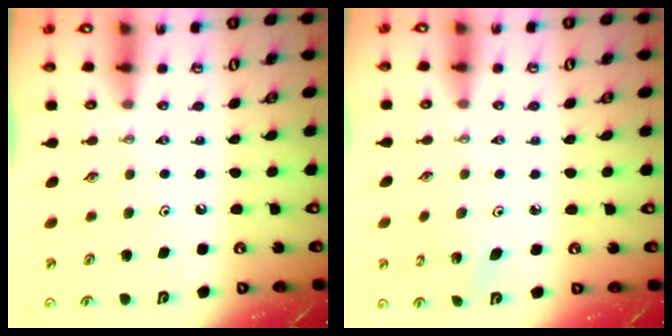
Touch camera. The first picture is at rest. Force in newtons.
{"total": 2.4, "press": 2.4, "slide": 0.2}